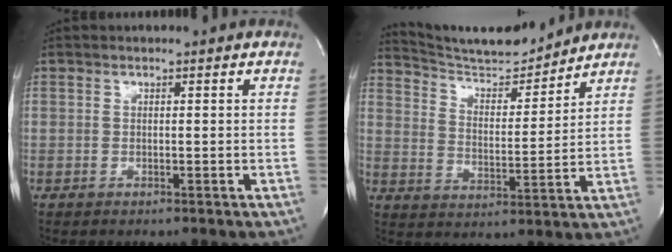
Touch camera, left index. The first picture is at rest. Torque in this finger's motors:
{"motor_torque": [0.35, -0.33, -0.02, -0.01]}